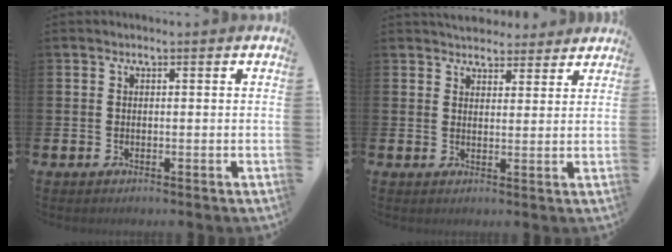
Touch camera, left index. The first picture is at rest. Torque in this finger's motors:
{"motor_torque": [1.03, -1.11, 0.11, 0.12]}